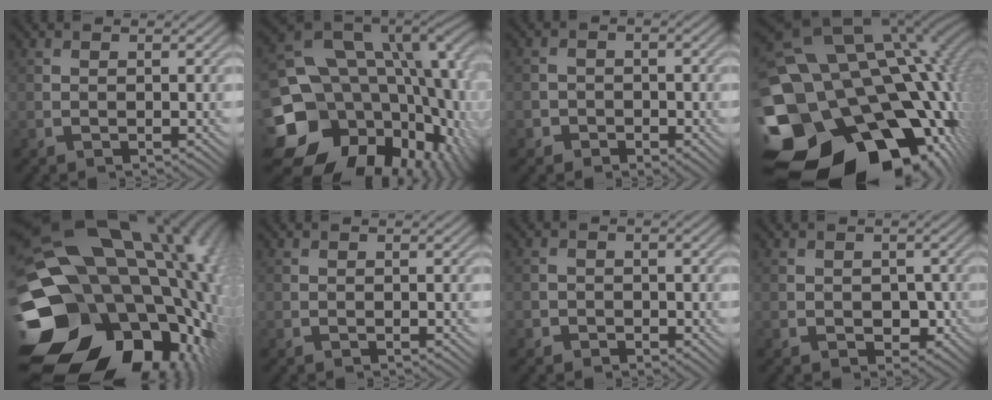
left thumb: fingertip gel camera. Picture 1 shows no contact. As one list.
[{"total": 22.2, "force": [-3.9, 17.0, 13.8], "torque": [-0.271, -0.060, -0.014]}, {"total": 3.4, "force": [-1.6, 2.9, 1.0], "torque": [-0.005, 0.005, -0.038]}, {"total": 23.5, "force": [-6.7, 16.6, 15.3], "torque": [-0.297, -0.039, -0.079]}, {"total": 23.5, "force": [-4.3, 17.3, 15.3], "torque": [-0.267, -0.039, -0.064]}, {"total": 0.0}, {"total": 2.0, "force": [-0.8, 1.8, 0.5], "torque": [0.005, -0.001, -0.019]}, {"total": 2.7, "force": [-0.5, 2.1, 1.5], "torque": [-0.025, -0.011, -0.005]}]